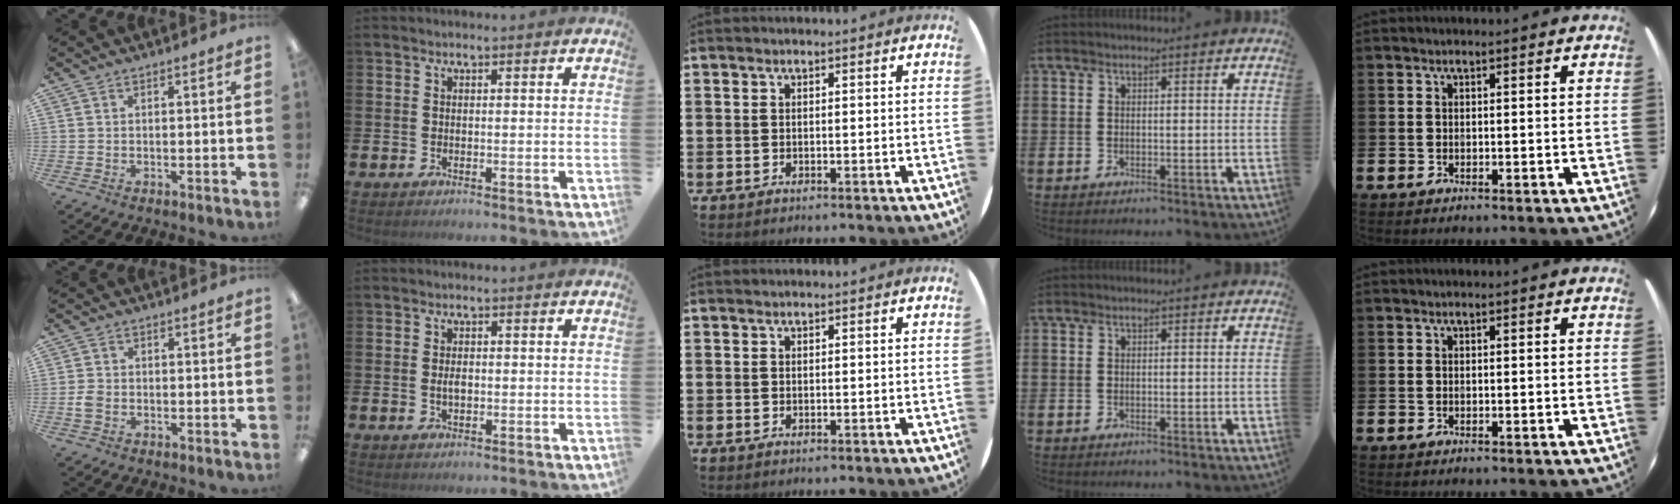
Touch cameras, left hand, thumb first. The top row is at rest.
{"thumb": {"total": 2.5, "force": [-0.6, 1.8, 1.6], "torque": [-0.027, 0.006, -0.011]}, "index": {"total": 1.6, "force": [-0.1, 0.8, 1.3], "torque": [-0.023, 0.003, -0.003]}}